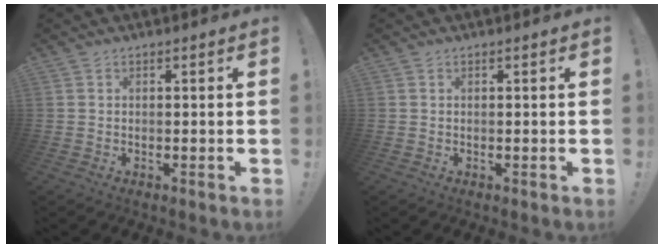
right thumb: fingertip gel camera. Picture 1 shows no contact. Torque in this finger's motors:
{"motor_torque": [-0.24, 0.01, -0.24, 0.03, 0.06]}